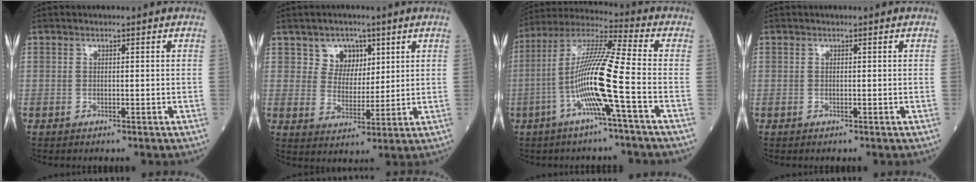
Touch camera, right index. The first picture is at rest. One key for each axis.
{"total": 5.4, "fx": 2.9, "fy": 4.3, "fz": 1.6, "tx": -0.023, "ty": 0.007, "tz": 0.054}
{"total": 13.3, "fx": -3.9, "fy": -1.1, "fz": 12.7, "tx": -0.251, "ty": 0.006, "tz": -0.084}
{"total": 0.0}